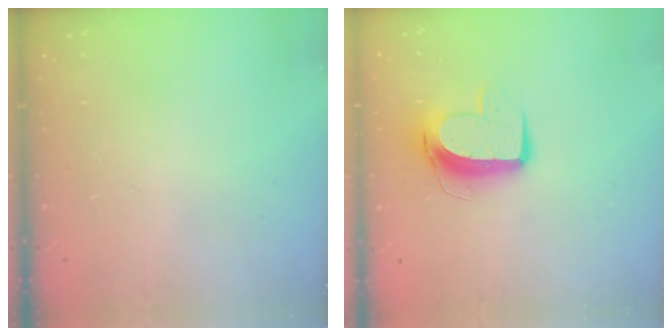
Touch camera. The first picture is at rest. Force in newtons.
{"total": 10.6, "press": 10.6, "slide": 0.9}